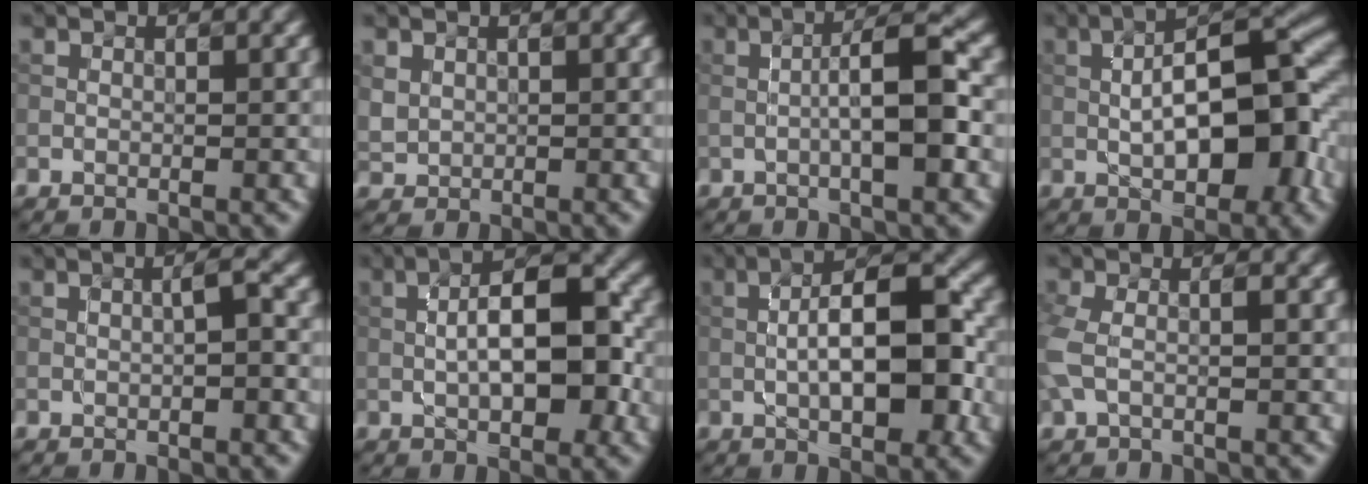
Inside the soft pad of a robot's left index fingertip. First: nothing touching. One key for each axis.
{"total": 1.4, "fx": 0.6, "fy": 1.2, "fz": 0.4, "tx": -0.011, "ty": -0.002, "tz": 0.018}
{"total": 6.1, "fx": -0.2, "fy": 1.2, "fz": 6.0, "tx": -0.093, "ty": 0.011, "tz": -0.006}
{"total": 11.2, "fx": 0.0, "fy": 4.1, "fz": 10.4, "tx": -0.152, "ty": 0.020, "tz": -0.004}
{"total": 1.9, "fx": 0.0, "fy": 0.3, "fz": 1.8, "tx": -0.026, "ty": 0.004, "tz": 0.003}
{"total": 8.1, "fx": -0.2, "fy": 3.1, "fz": 7.5, "tx": -0.108, "ty": 0.015, "tz": -0.007}
{"total": 9.1, "fx": -0.7, "fy": 3.2, "fz": 8.5, "tx": -0.123, "ty": 0.016, "tz": -0.014}
{"total": 2.9, "fx": -0.2, "fy": 1.5, "fz": 2.5, "tx": -0.070, "ty": 0.000, "tz": -0.009}